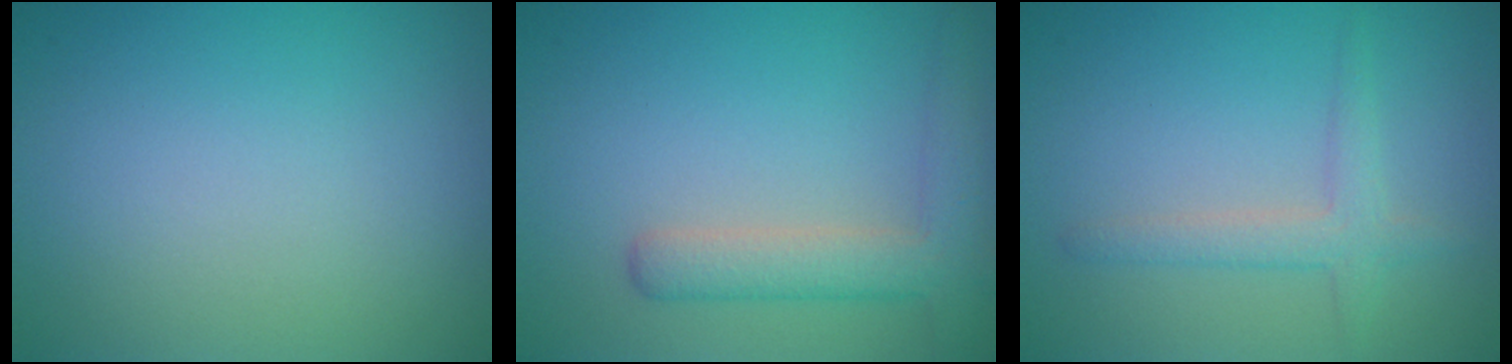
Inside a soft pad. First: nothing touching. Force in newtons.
{"total": 3.8, "press": 3.7, "slide": 0.3}
{"total": 2.2, "press": 2.2, "slide": 0.1}